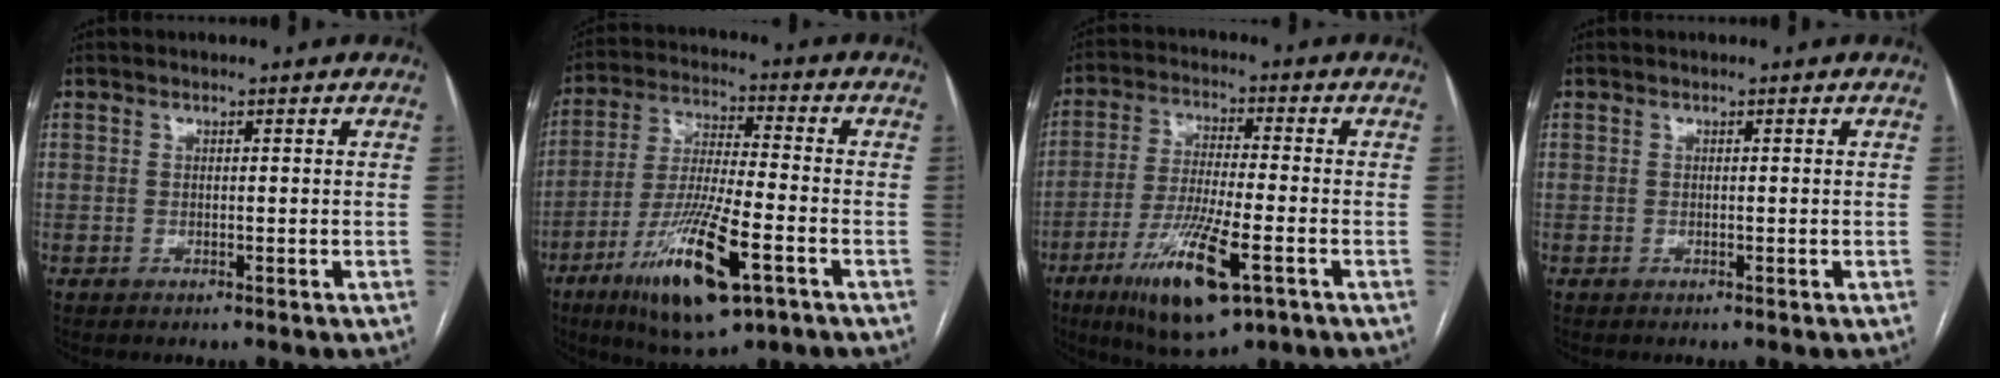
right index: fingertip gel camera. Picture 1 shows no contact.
{"total": 16.3, "force": [-7.7, 2.9, 14.1], "torque": [-0.278, -0.027, -0.128]}
{"total": 13.0, "force": [-6.2, 2.3, 11.2], "torque": [-0.214, -0.029, -0.100]}
{"total": 0.0}